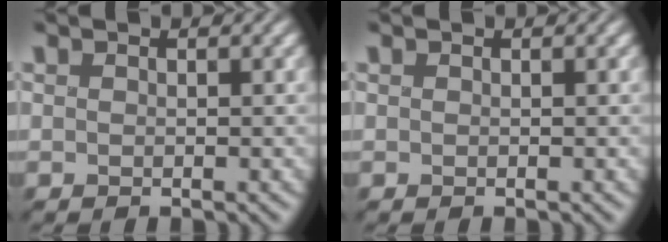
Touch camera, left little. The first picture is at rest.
{"total": 0.0}